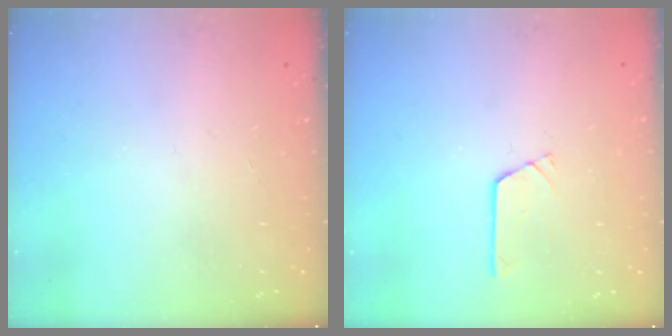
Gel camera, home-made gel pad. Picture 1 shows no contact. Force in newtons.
{"total": 2.7, "press": 2.7, "slide": 0.3}